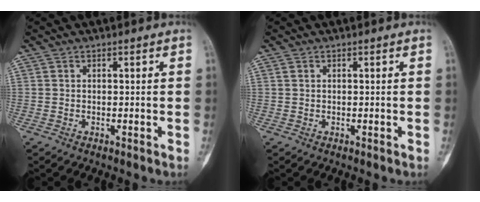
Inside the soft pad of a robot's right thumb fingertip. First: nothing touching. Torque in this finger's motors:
{"motor_torque": [-0.14, -0.26, 0.21, -0.02, 0.05]}